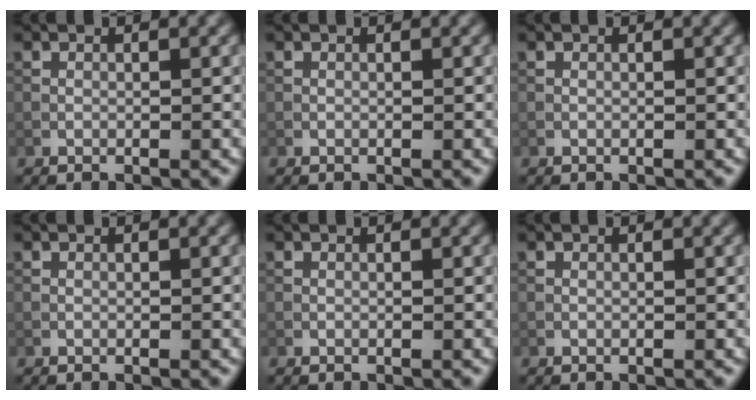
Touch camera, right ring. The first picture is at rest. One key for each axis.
{"total": 0.0}
{"total": 0.0}
{"total": 0.0}
{"total": 0.0}
{"total": 0.0}